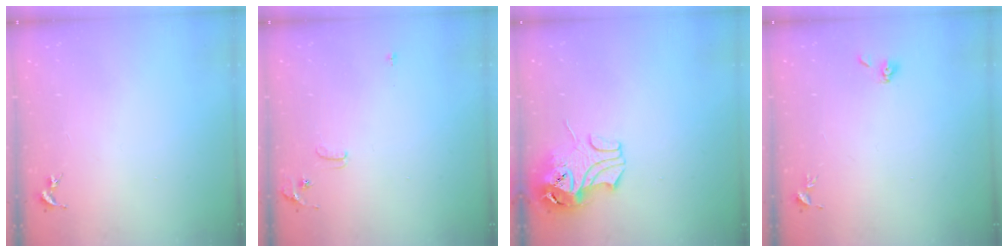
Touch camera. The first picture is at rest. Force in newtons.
{"total": 6.1, "press": 6.0, "slide": 0.9}
{"total": 9.8, "press": 9.7, "slide": 1.6}
{"total": 5.3, "press": 5.2, "slide": 1.1}